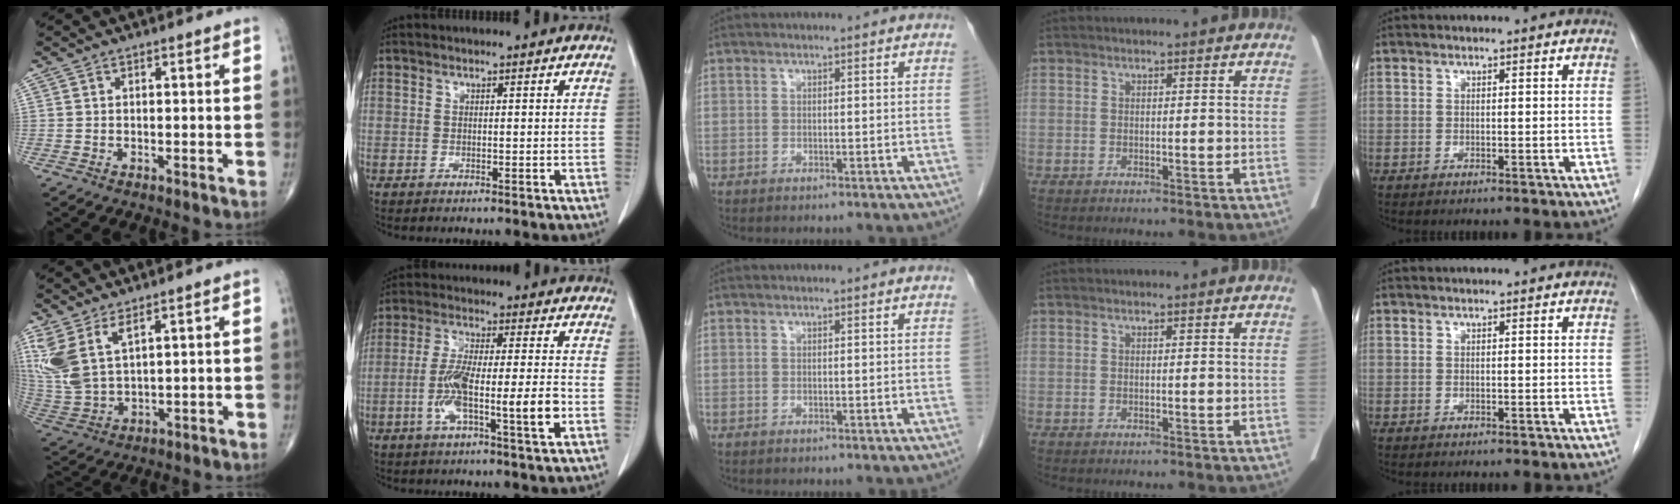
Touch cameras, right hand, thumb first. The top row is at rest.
{"thumb": {"total": 10.6, "force": [5.4, 4.5, 7.9], "torque": [-0.189, -0.020, 0.129]}, "index": {"total": 11.5, "force": [-3.1, 1.2, 11.1], "torque": [-0.201, 0.002, -0.055]}}